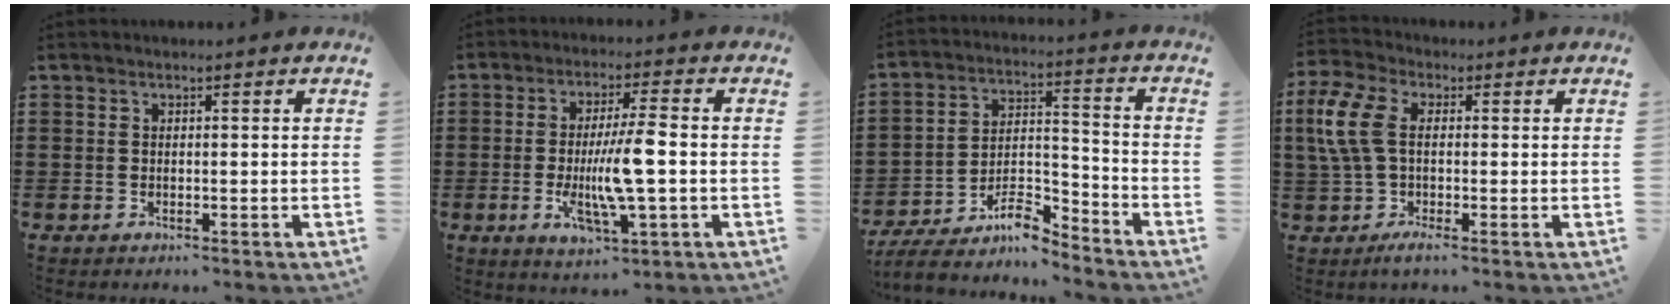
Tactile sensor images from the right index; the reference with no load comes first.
{"total": 9.4, "force": [-1.1, 1.8, 9.1], "torque": [-0.183, -0.010, -0.026]}
{"total": 8.3, "force": [-6.9, 2.5, 4.0], "torque": [-0.073, 0.013, -0.131]}
{"total": 8.4, "force": [0.2, 3.7, 7.5], "torque": [-0.179, -0.009, -0.004]}